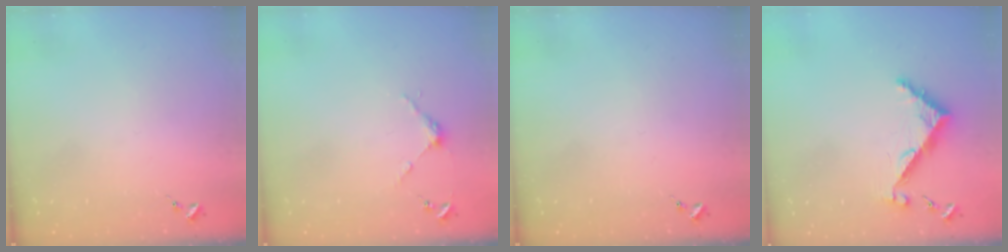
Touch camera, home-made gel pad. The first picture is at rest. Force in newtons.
{"total": 3.7, "press": 3.7, "slide": 0.3}
{"total": 0.0}
{"total": 6.7, "press": 6.6, "slide": 0.6}